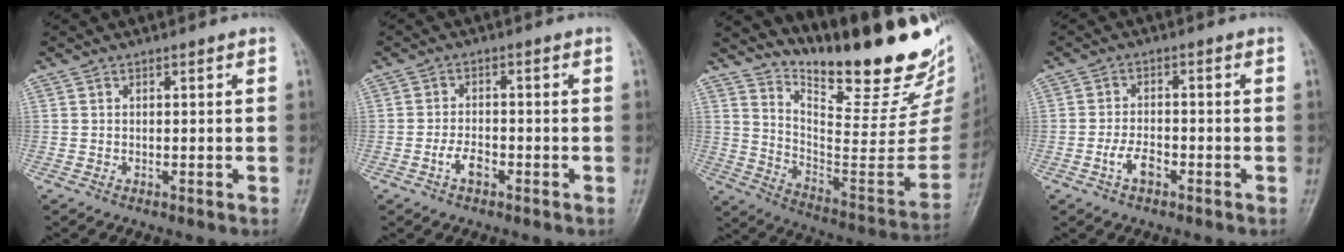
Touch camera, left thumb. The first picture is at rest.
{"total": 3.5, "force": [-1.7, 1.9, 2.4], "torque": [-0.042, 0.014, -0.034]}
{"total": 28.1, "force": [21.5, 7.5, 16.5], "torque": [-0.215, -0.150, 0.316]}
{"total": 4.0, "force": [-1.9, 2.1, 2.8], "torque": [-0.052, 0.016, -0.037]}